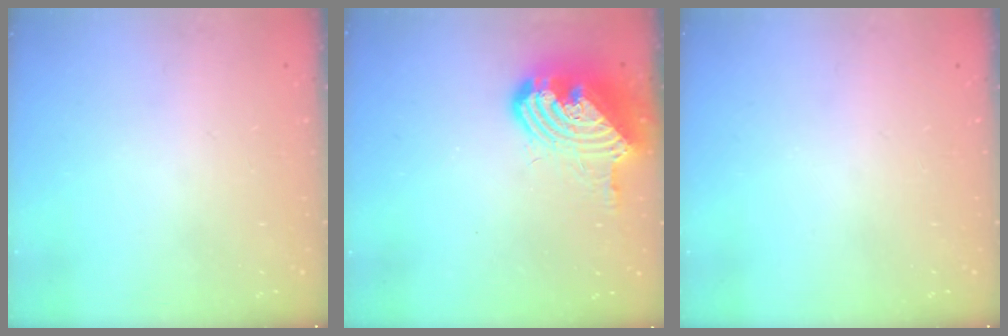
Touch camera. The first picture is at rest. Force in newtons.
{"total": 14.6, "press": 14.5, "slide": 1.9}
{"total": 0.0}